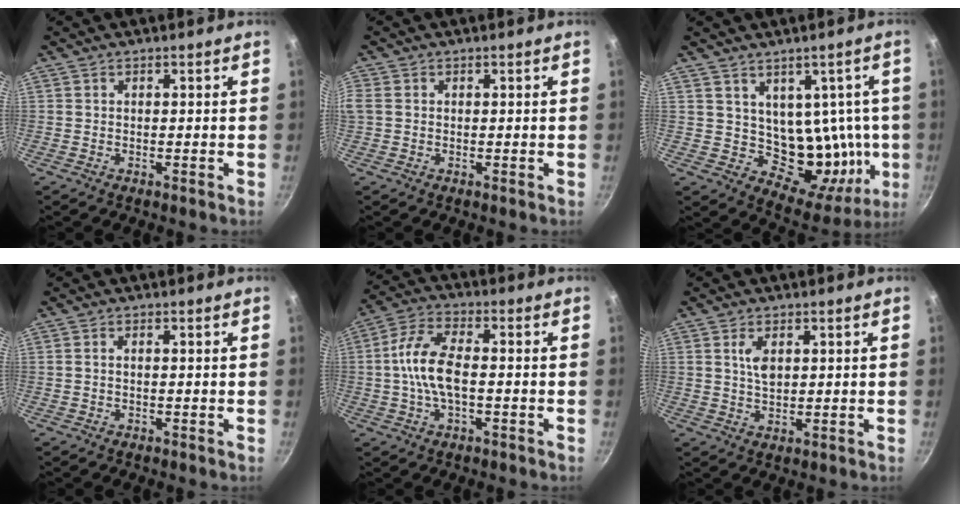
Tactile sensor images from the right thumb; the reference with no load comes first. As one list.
[{"total": 2.3, "force": [0.2, 1.8, 1.5], "torque": [-0.035, 0.003, 0.004]}, {"total": 15.3, "force": [2.1, 11.2, 10.3], "torque": [-0.072, -0.038, 0.050]}, {"total": 0.7, "force": [-0.2, 0.3, 0.6], "torque": [-0.023, 0.009, -0.005]}, {"total": 9.7, "force": [-1.0, 4.8, 8.4], "torque": [-0.163, 0.029, -0.030]}, {"total": 3.7, "force": [1.1, 2.0, 3.0], "torque": [-0.047, -0.007, 0.021]}]